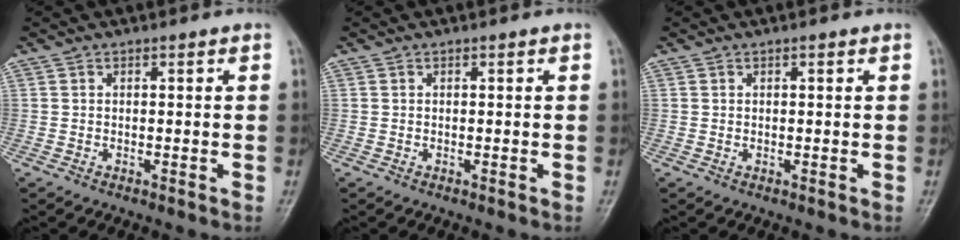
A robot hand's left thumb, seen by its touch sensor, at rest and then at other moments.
{"total": 0.0}
{"total": 0.5, "force": [0.3, 0.2, 0.4], "torque": [-0.005, -0.001, 0.005]}